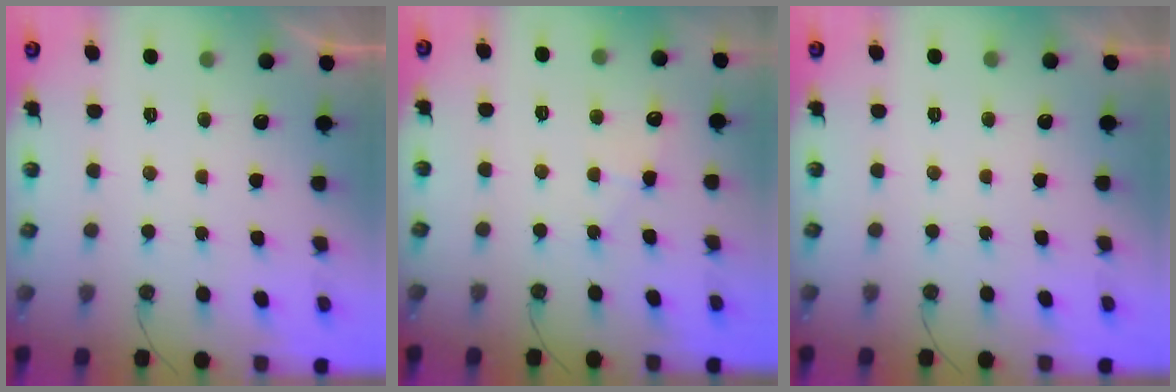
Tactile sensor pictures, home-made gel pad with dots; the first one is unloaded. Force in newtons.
{"total": 6.6, "press": 6.5, "slide": 0.9}
{"total": 0.0}